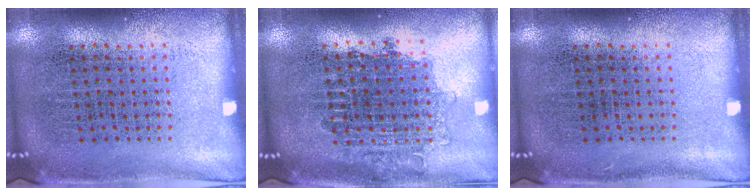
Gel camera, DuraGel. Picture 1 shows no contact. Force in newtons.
{"total": 1.7, "press": 1.4, "slide": 1.0}
{"total": 0.0}